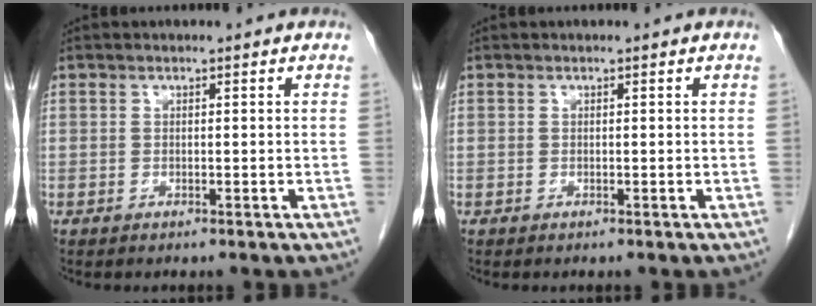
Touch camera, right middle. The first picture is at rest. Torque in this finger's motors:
{"motor_torque": [0.17, 0.05, -0.04, 0.00]}